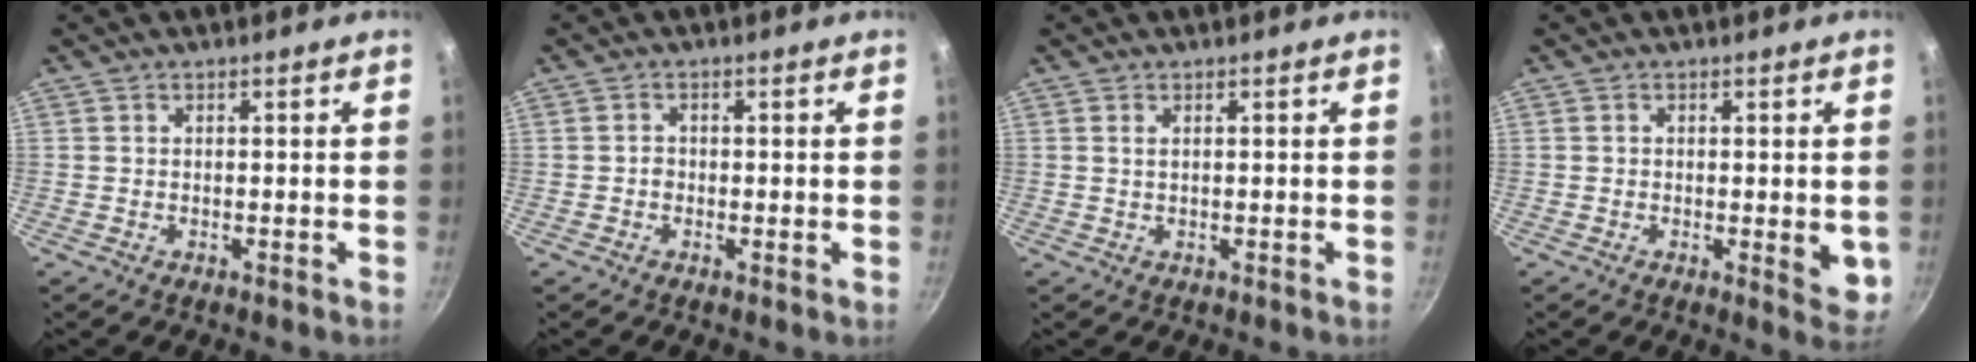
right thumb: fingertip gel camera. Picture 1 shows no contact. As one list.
[{"total": 1.2, "force": [-0.3, 1.0, 0.7], "torque": [-0.010, 0.005, -0.007]}, {"total": 0.9, "force": [0.4, 0.4, 0.7], "torque": [-0.015, 0.000, 0.009]}, {"total": 5.0, "force": [-0.3, 2.0, 4.6], "torque": [-0.055, -0.013, -0.004]}]